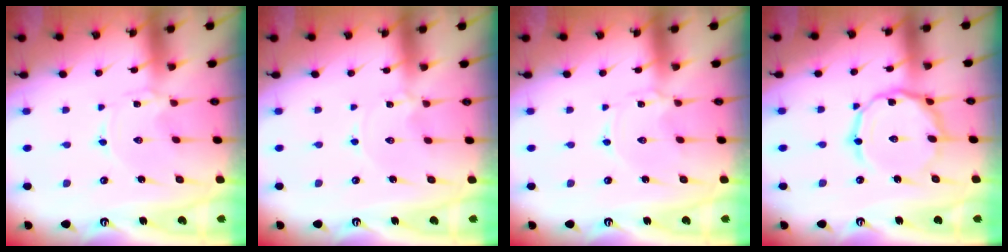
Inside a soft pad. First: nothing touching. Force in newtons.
{"total": 0.0}
{"total": 1.0, "press": 1.0, "slide": 0.2}
{"total": 12.0, "press": 12.0, "slide": 0.7}